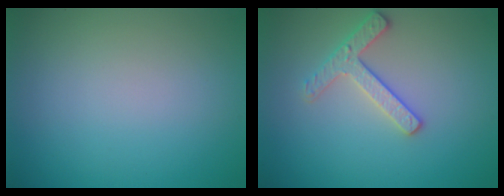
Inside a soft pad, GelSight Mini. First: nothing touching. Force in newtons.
{"total": 2.5, "press": 2.4, "slide": 0.3}